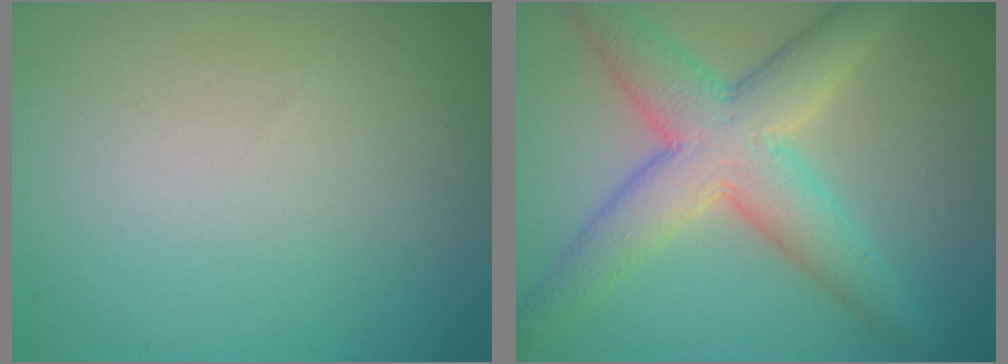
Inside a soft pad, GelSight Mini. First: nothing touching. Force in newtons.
{"total": 7.5, "press": 7.5, "slide": 0.3}